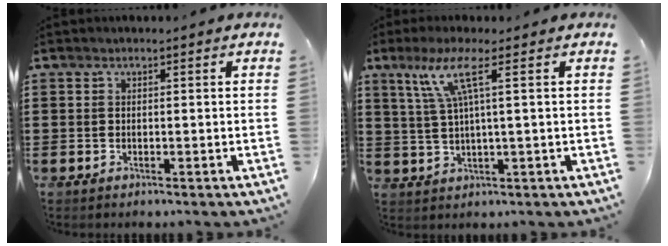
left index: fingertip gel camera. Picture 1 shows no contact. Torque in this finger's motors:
{"motor_torque": [2.14, 0.00, 0.30, 0.16]}